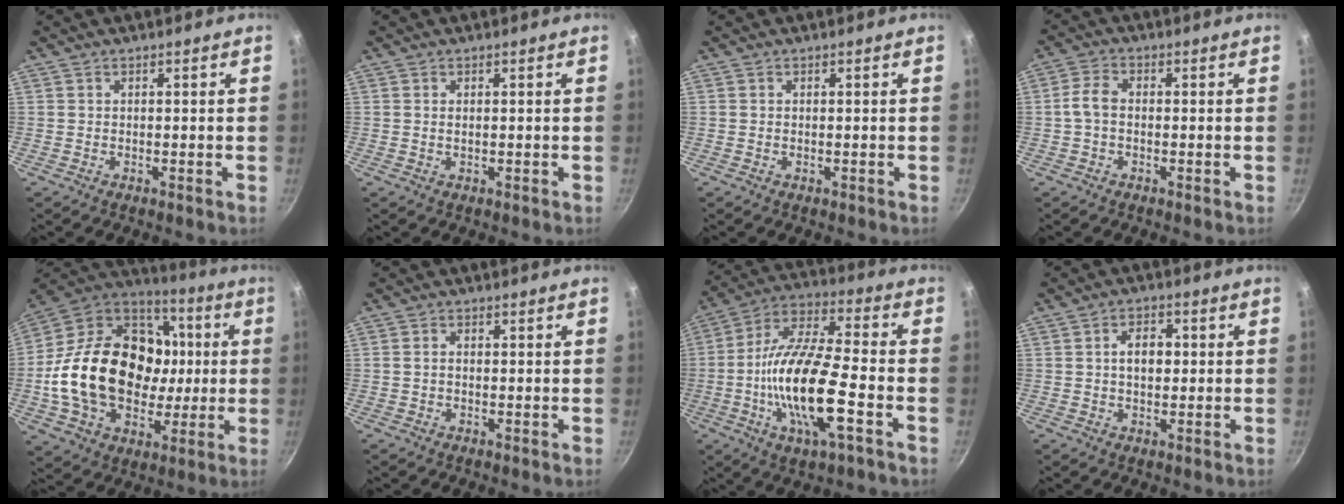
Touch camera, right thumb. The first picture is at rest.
{"total": 0.7, "force": [0.2, 0.3, 0.6], "torque": [-0.011, 0.000, 0.003]}
{"total": 0.0}
{"total": 4.1, "force": [-0.3, 2.3, 3.3], "torque": [-0.077, 0.015, -0.014]}
{"total": 30.7, "force": [0.1, 22.4, 20.9], "torque": [-0.350, 0.035, 0.012]}
{"total": 1.4, "force": [-0.1, 1.1, 0.9], "torque": [-0.017, 0.007, -0.004]}
{"total": 19.1, "force": [-5.1, 5.9, 17.5], "torque": [-0.332, 0.026, -0.110]}
{"total": 5.1, "force": [0.4, 3.4, 3.9], "torque": [-0.044, 0.011, 0.002]}